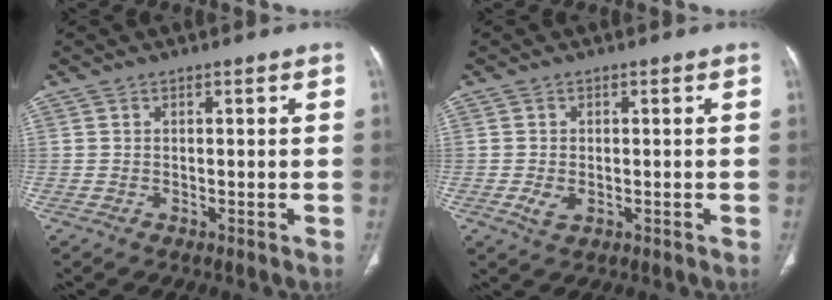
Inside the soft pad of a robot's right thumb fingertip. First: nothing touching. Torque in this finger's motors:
{"motor_torque": [-0.47, 0.40, -0.19, 0.06, 0.08]}